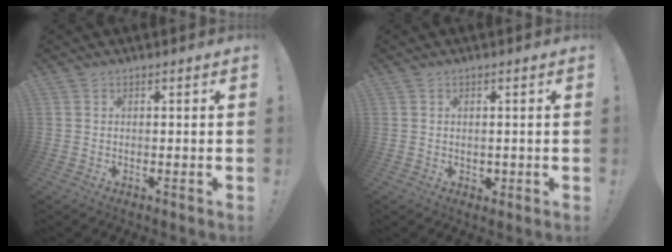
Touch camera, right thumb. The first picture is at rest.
{"total": 1.6, "force": [0.3, 1.5, 0.4], "torque": [0.005, -0.002, 0.004]}